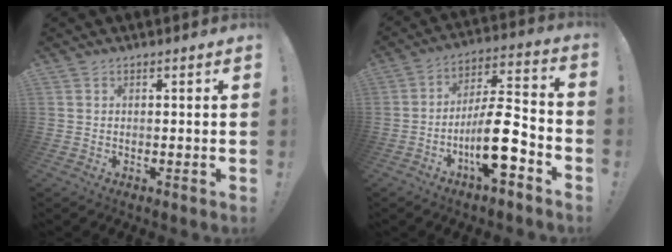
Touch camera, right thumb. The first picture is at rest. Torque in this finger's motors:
{"motor_torque": [2.27, 2.52, 1.99, -0.78, 0.60]}